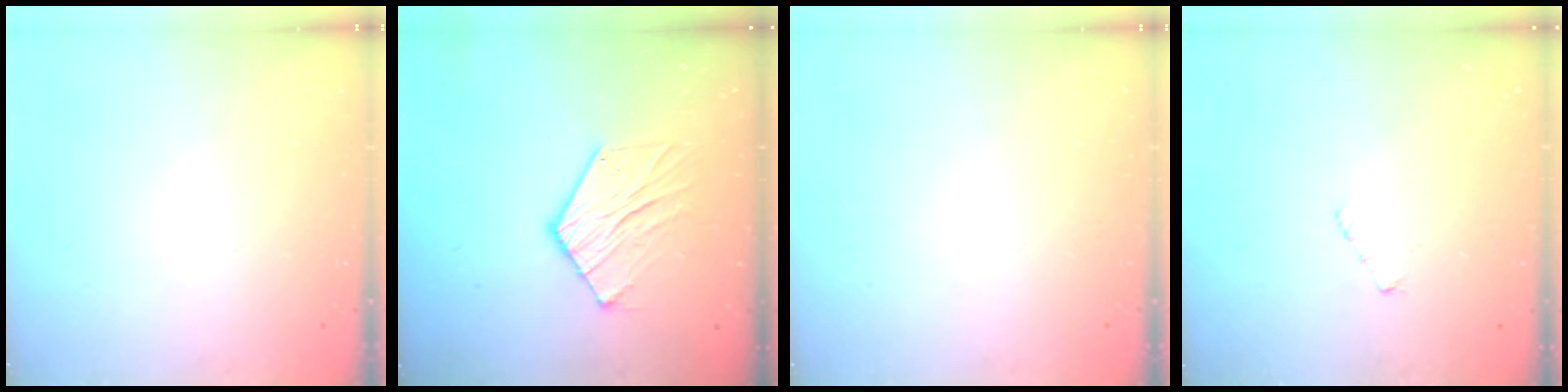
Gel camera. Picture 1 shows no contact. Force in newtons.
{"total": 9.6, "press": 9.6, "slide": 0.5}
{"total": 0.0}
{"total": 2.6, "press": 2.6, "slide": 0.3}